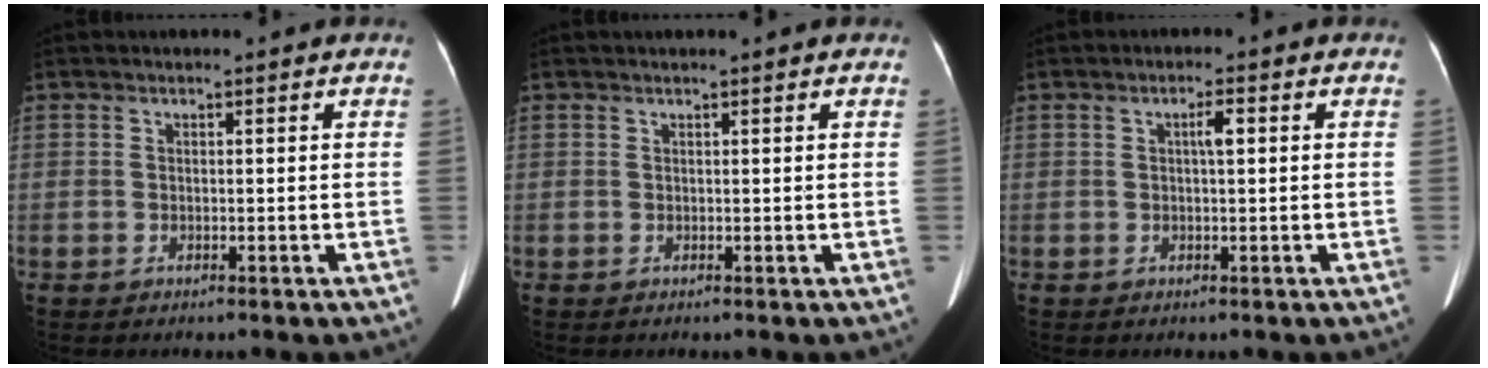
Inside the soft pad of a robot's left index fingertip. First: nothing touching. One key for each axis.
{"total": 2.0, "fx": 1.7, "fy": -0.1, "fz": 1.0, "tx": -0.014, "ty": 0.023, "tz": 0.022}
{"total": 1.9, "fx": 0.4, "fy": 0.3, "fz": 1.8, "tx": -0.031, "ty": 0.005, "tz": 0.006}